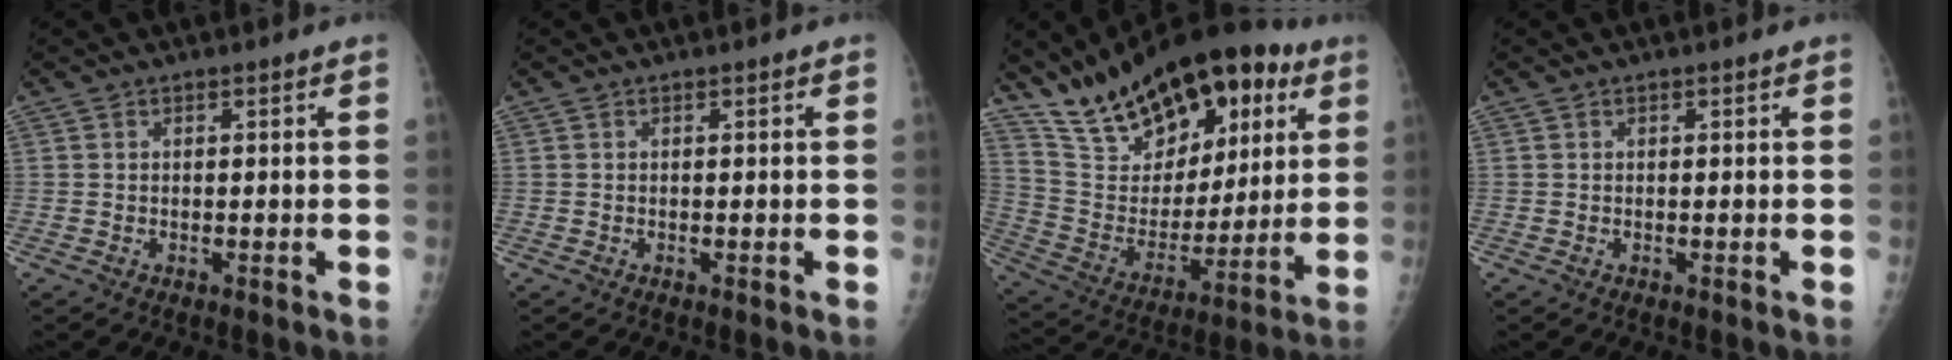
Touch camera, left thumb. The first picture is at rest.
{"total": 0.0}
{"total": 26.5, "force": [15.7, 13.2, 16.7], "torque": [-0.231, -0.035, 0.267]}
{"total": 0.0}